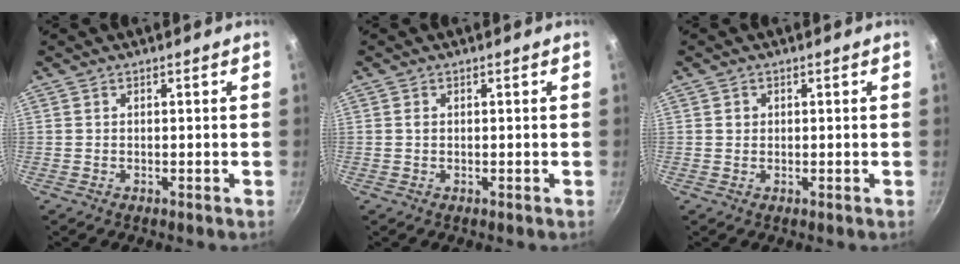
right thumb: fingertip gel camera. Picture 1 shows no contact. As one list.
[{"total": 0.7, "force": [0.1, 0.6, 0.4], "torque": [-0.006, 0.002, 0.002]}, {"total": 1.2, "force": [0.3, 1.1, 0.3], "torque": [-0.002, 0.002, 0.003]}]